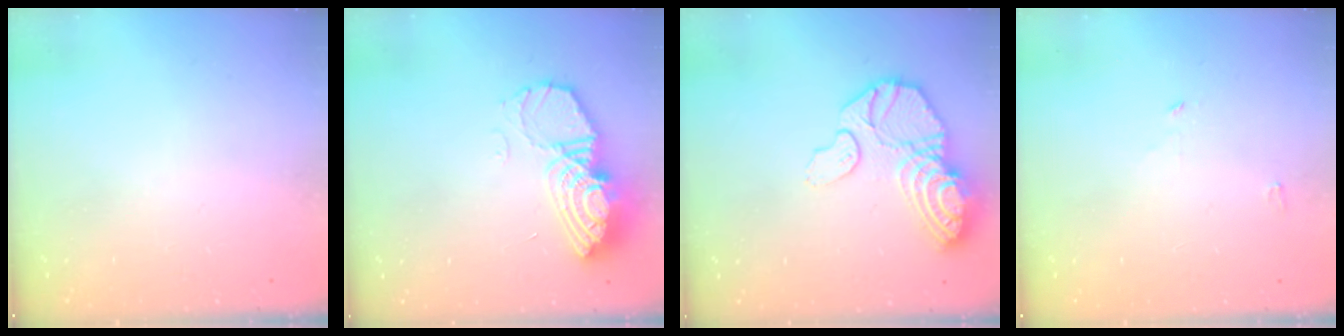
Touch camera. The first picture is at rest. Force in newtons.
{"total": 12.9, "press": 12.9, "slide": 1.1}
{"total": 15.5, "press": 15.5, "slide": 1.4}
{"total": 2.7, "press": 2.7, "slide": 0.3}